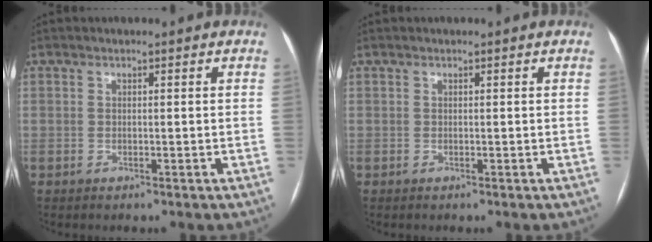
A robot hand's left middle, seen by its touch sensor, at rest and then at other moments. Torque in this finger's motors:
{"motor_torque": [-0.06, 0.16, 0.00, 0.00]}